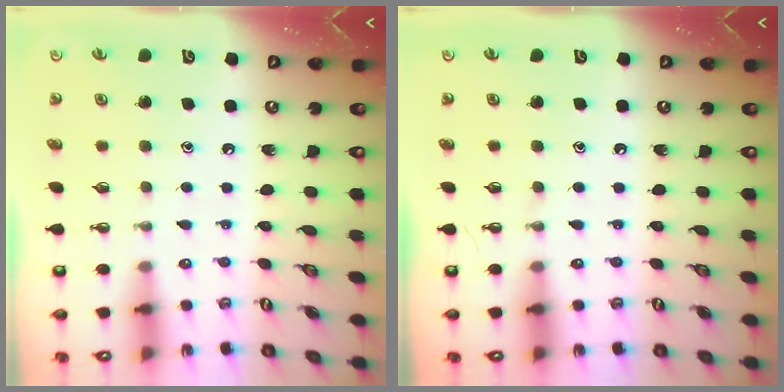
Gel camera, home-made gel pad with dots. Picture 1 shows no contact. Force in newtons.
{"total": 0.0}